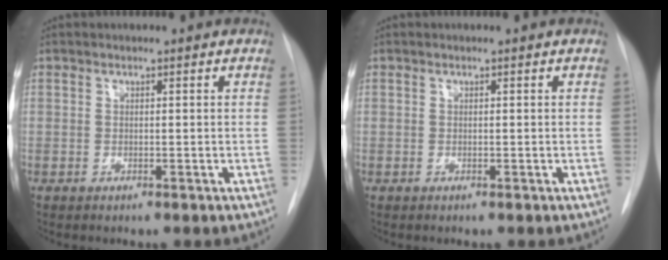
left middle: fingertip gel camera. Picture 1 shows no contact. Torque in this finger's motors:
{"motor_torque": [0.01, 0.04, 0.00, -0.01]}